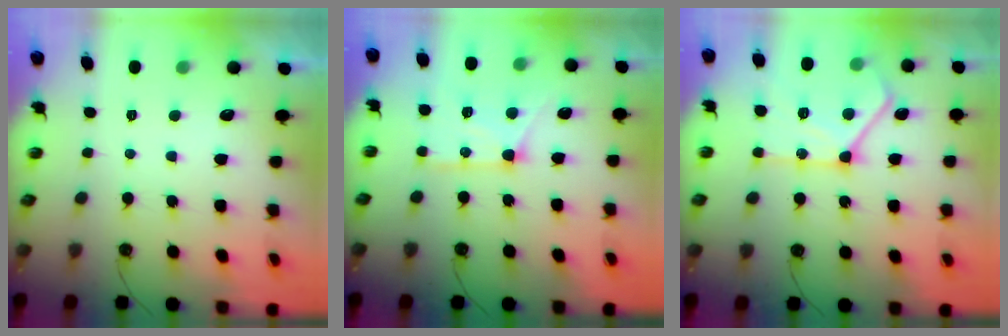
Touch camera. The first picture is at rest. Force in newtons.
{"total": 15.1, "press": 15.1, "slide": 1.1}
{"total": 19.3, "press": 19.2, "slide": 2.1}